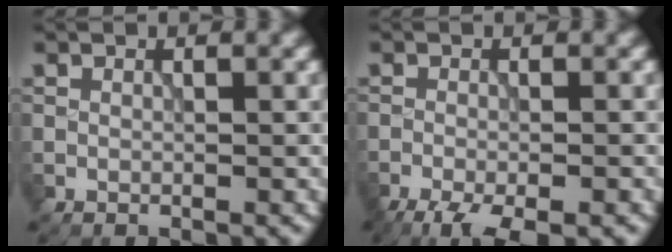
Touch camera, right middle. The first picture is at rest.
{"total": 5.6, "force": [-4.0, 1.2, 3.7], "torque": [-0.059, -0.024, -0.065]}